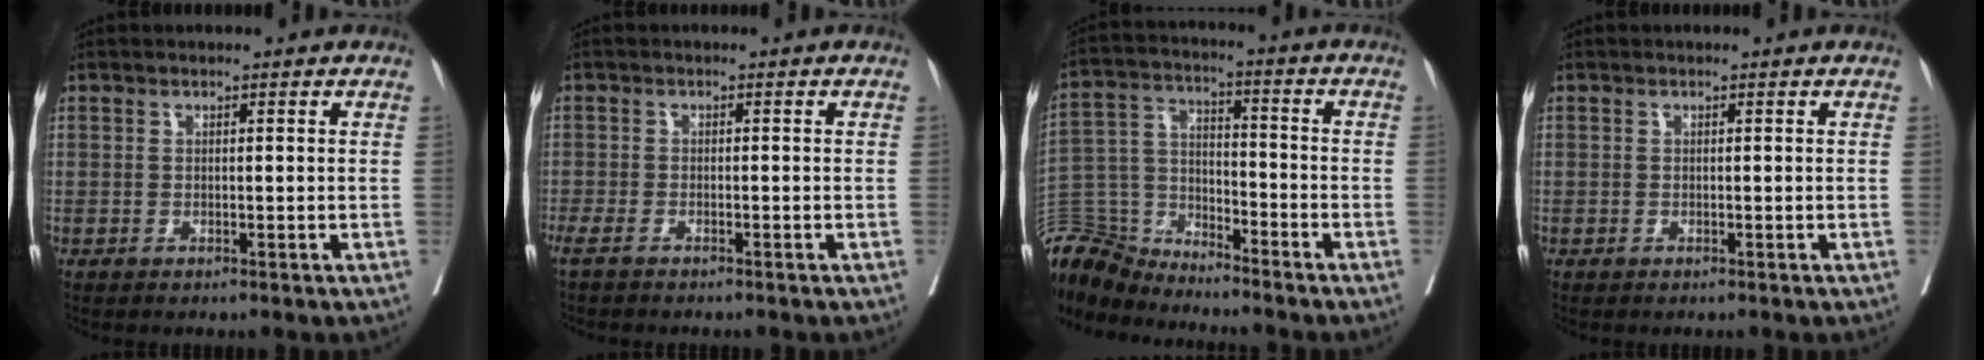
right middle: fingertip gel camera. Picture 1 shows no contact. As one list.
[{"total": 2.8, "force": [-2.3, 0.1, 1.6], "torque": [-0.028, -0.007, -0.037]}, {"total": 11.2, "force": [-11.1, 1.8, 0.4], "torque": [-0.012, 0.021, -0.219]}, {"total": 0.0}]